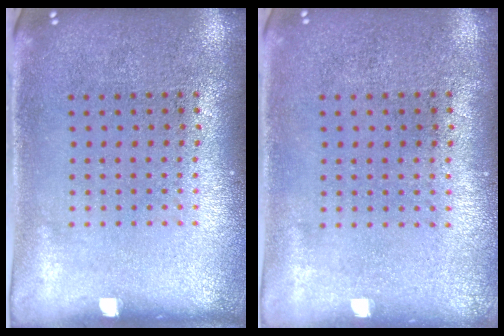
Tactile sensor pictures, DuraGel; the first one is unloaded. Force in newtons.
{"total": 0.0}